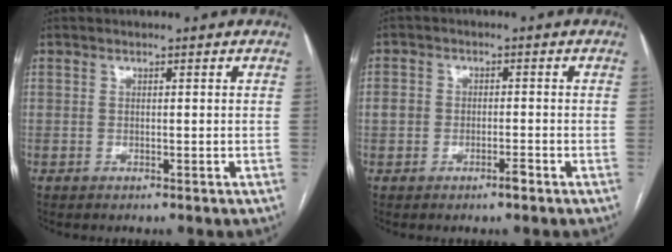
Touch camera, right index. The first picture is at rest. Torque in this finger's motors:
{"motor_torque": [-0.16, 0.11, 0.00, 0.01]}